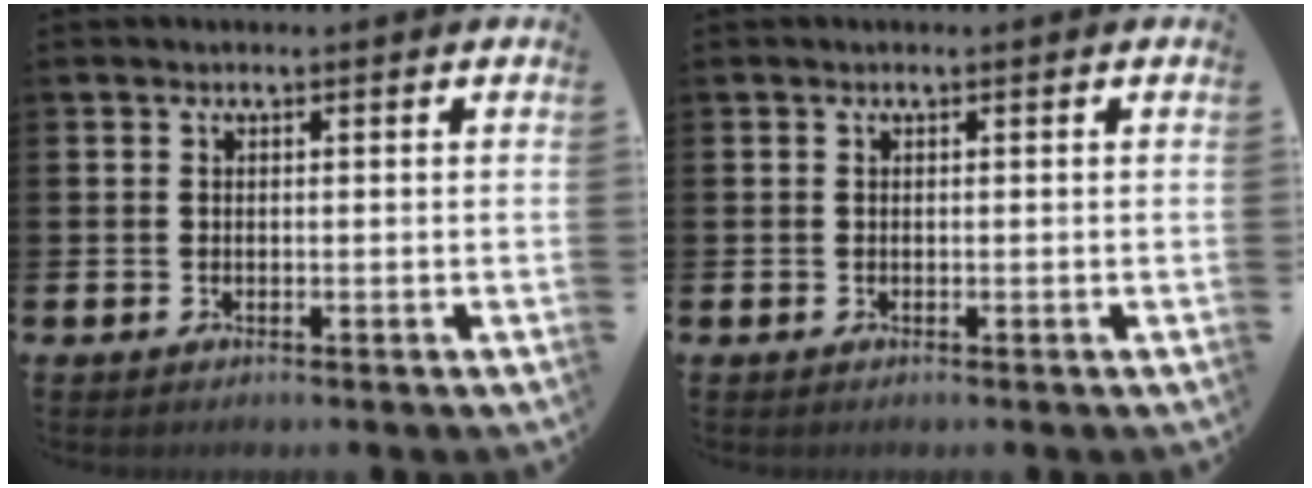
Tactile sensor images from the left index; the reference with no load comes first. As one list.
[{"total": 0.0}]